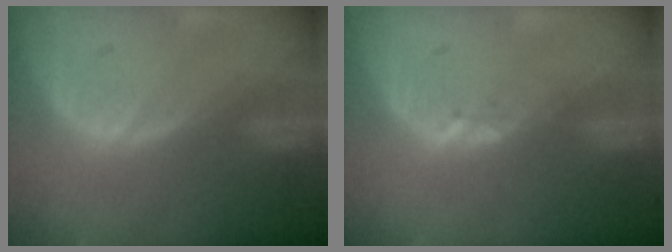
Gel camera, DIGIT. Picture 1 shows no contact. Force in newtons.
{"total": 1.4, "press": 1.3, "slide": 0.7}